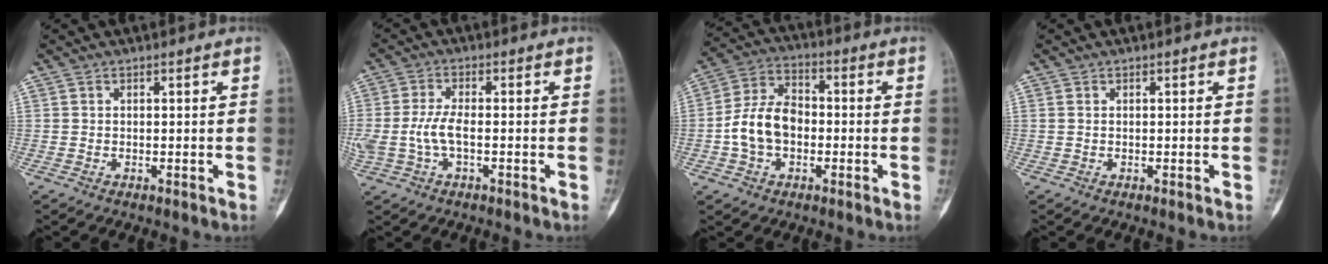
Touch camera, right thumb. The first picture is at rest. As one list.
[{"total": 5.8, "force": [-1.0, 2.7, 5.1], "torque": [-0.130, 0.014, -0.017]}, {"total": 10.5, "force": [-1.6, 7.4, 7.4], "torque": [-0.130, 0.033, -0.039]}, {"total": 0.0}]